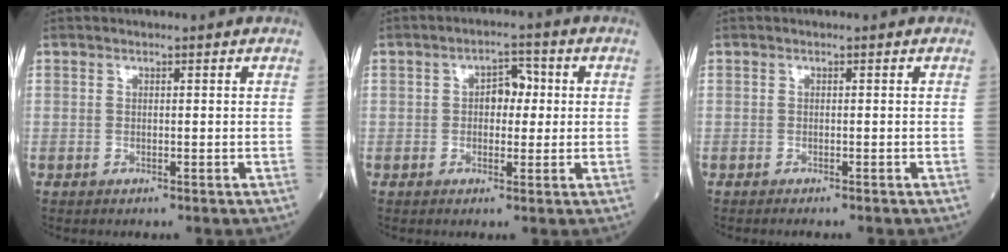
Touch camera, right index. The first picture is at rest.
{"total": 4.3, "force": [0.4, 2.5, 3.4], "torque": [-0.049, 0.016, 0.005]}
{"total": 1.8, "force": [-1.6, 0.0, 0.8], "torque": [-0.009, -0.001, -0.019]}